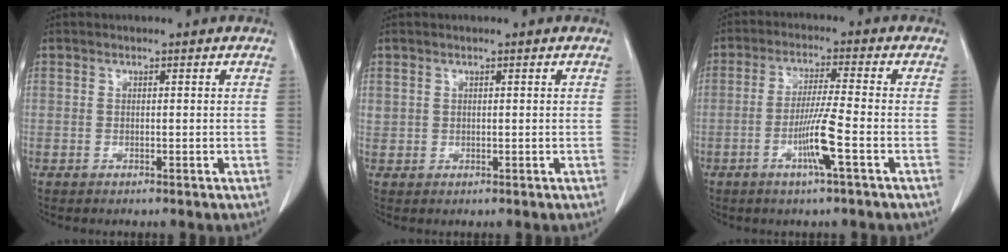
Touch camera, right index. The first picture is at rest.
{"total": 1.0, "force": [0.4, 0.9, 0.2], "torque": [0.002, 0.009, 0.007]}
{"total": 6.7, "force": [-2.6, -0.7, 6.2], "torque": [-0.121, -0.007, -0.051]}